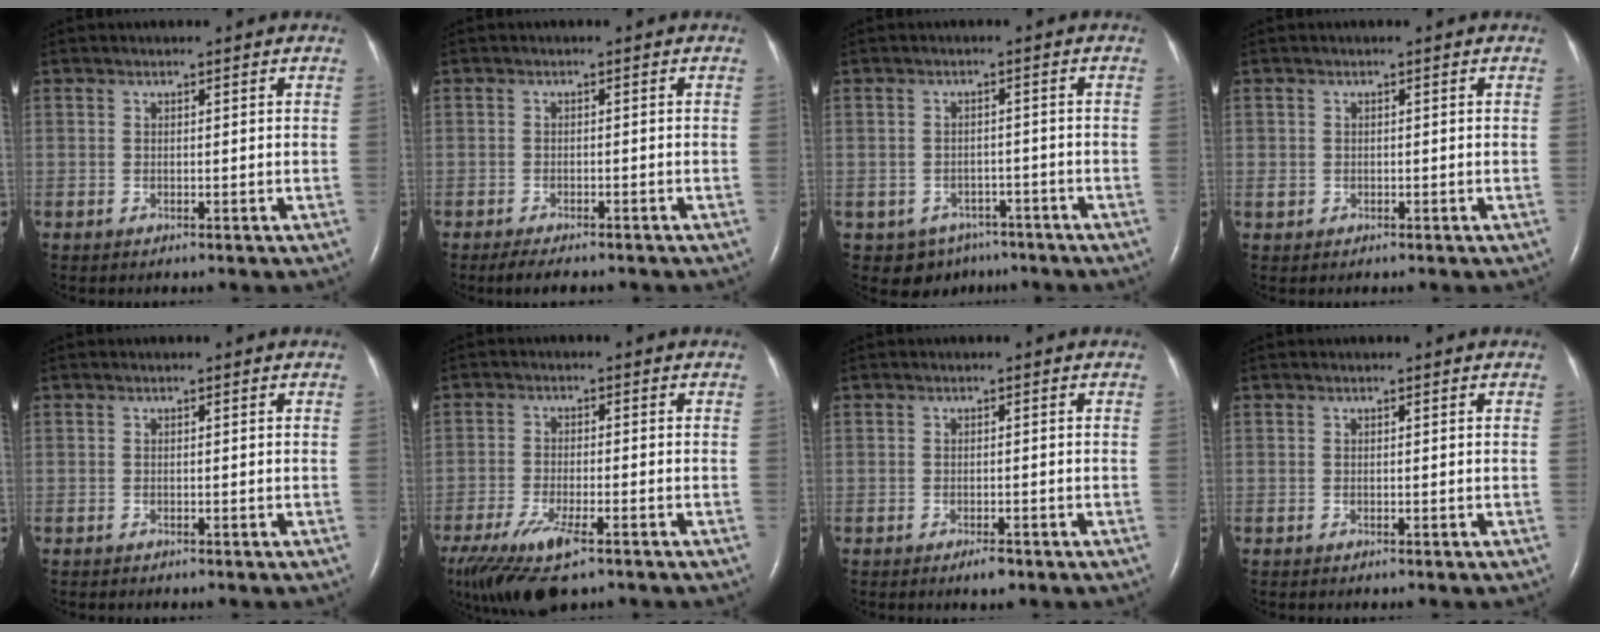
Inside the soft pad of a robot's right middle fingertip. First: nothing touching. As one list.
[{"total": 4.7, "force": [-3.9, 1.3, 2.3], "torque": [-0.033, -0.009, -0.051]}, {"total": 5.4, "force": [-3.7, 3.9, 0.6], "torque": [0.002, 0.014, -0.044]}, {"total": 1.1, "force": [0.0, 1.0, 0.3], "torque": [-0.004, 0.003, 0.004]}, {"total": 0.0}, {"total": 11.1, "force": [-7.2, 2.8, 7.9], "torque": [-0.151, -0.026, -0.120]}, {"total": 1.8, "force": [-1.2, 0.4, 1.2], "torque": [-0.022, -0.002, -0.017]}, {"total": 0.0}]